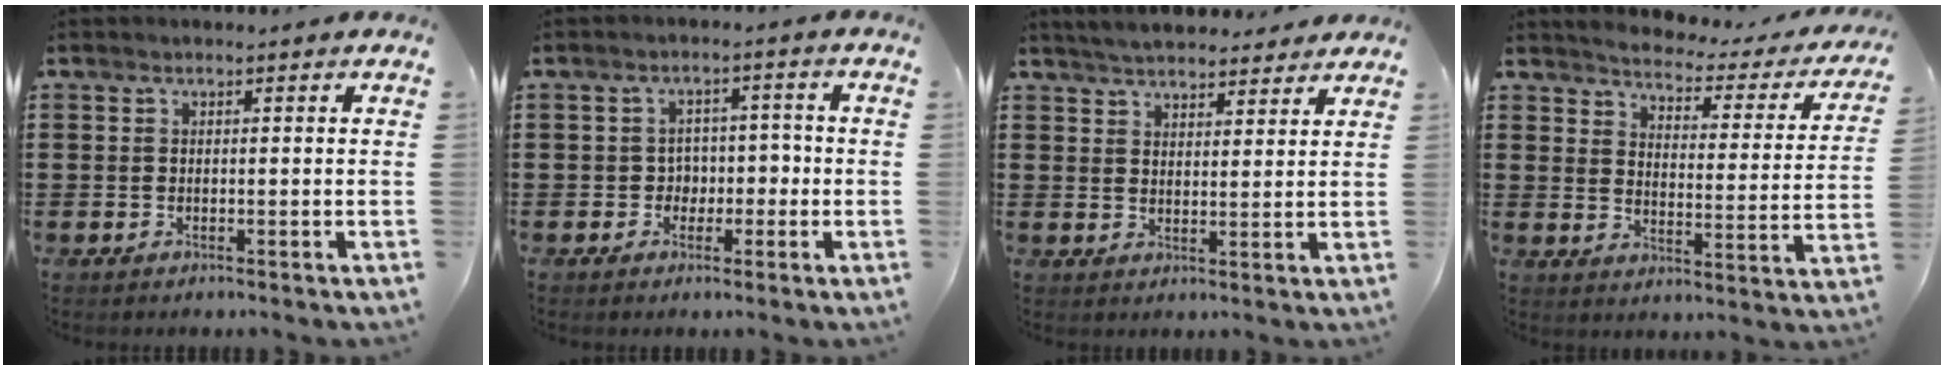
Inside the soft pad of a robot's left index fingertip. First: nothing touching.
{"total": 3.4, "force": [-0.8, 3.0, 1.4], "torque": [-0.032, 0.003, -0.024]}
{"total": 4.3, "force": [4.2, 0.8, 0.6], "torque": [-0.025, -0.009, 0.077]}
{"total": 2.3, "force": [2.3, 0.1, 0.4], "torque": [-0.028, -0.026, 0.029]}